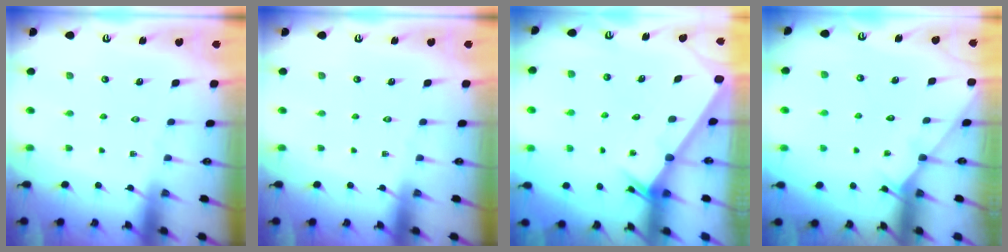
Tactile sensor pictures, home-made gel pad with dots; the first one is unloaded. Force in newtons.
{"total": 0.0}
{"total": 2.6, "press": 2.6, "slide": 0.0}
{"total": 3.7, "press": 3.7, "slide": 0.5}